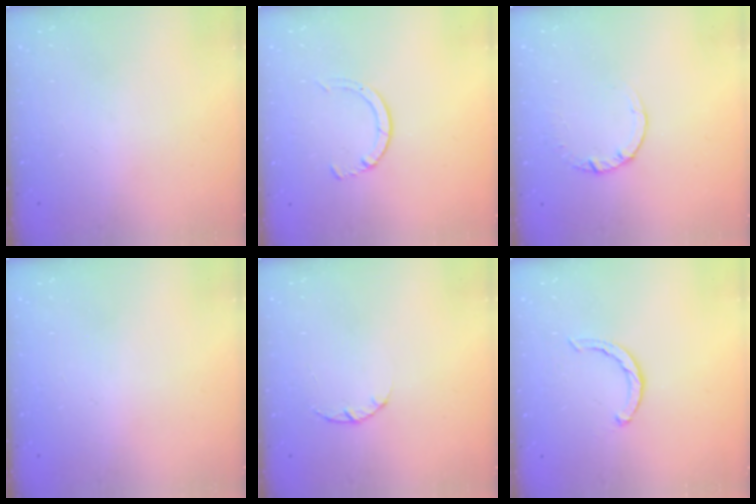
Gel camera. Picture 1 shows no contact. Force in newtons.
{"total": 3.3, "press": 3.3, "slide": 0.4}
{"total": 2.5, "press": 2.5, "slide": 0.2}
{"total": 2.6, "press": 2.6, "slide": 0.2}
{"total": 1.4, "press": 1.3, "slide": 0.3}
{"total": 2.7, "press": 2.7, "slide": 0.4}